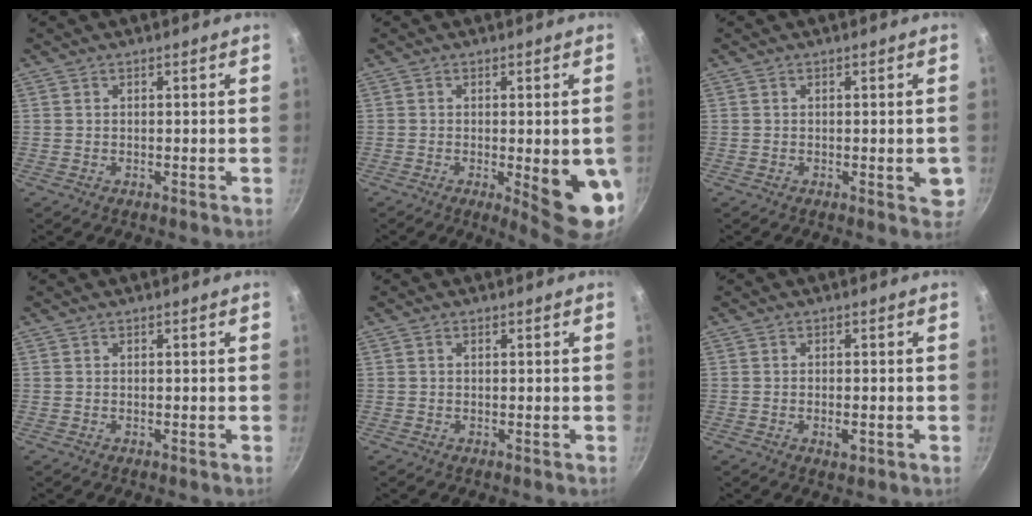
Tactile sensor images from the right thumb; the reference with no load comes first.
{"total": 11.7, "force": [-2.3, 3.0, 11.0], "torque": [-0.120, -0.007, -0.020]}
{"total": 3.5, "force": [-0.7, 1.3, 3.2], "torque": [-0.030, -0.004, -0.010]}
{"total": 0.0}
{"total": 0.5, "force": [0.2, 0.3, 0.4], "torque": [-0.007, 0.003, 0.003]}
{"total": 2.4, "force": [-0.8, 1.1, 2.0], "torque": [-0.037, -0.001, -0.013]}